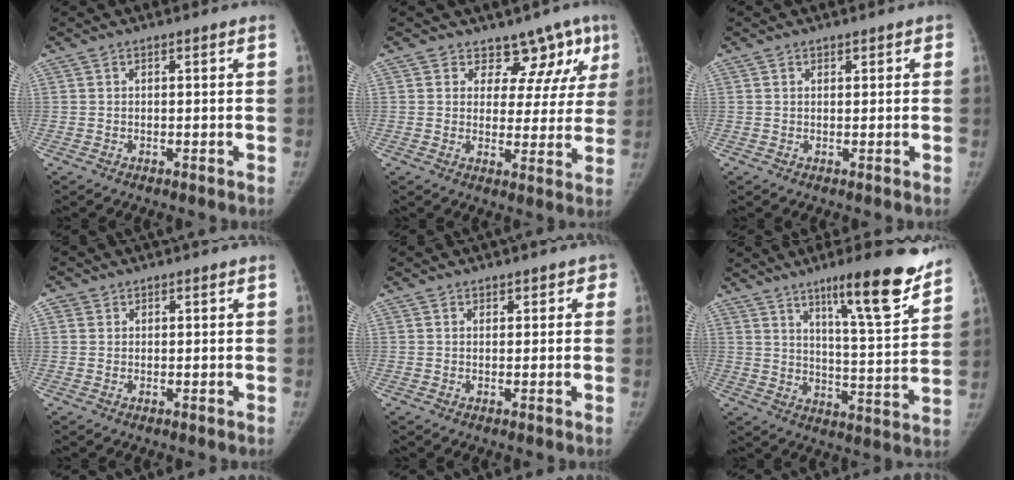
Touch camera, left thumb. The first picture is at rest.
{"total": 9.8, "force": [7.2, 6.2, 2.4], "torque": [0.021, -0.034, 0.076]}
{"total": 1.0, "force": [0.6, 0.8, 0.3], "torque": [0.008, -0.003, 0.006]}
{"total": 1.5, "force": [0.7, 1.3, 0.2], "torque": [0.007, -0.002, 0.007]}
{"total": 2.0, "force": [1.1, 1.5, 0.7], "torque": [0.019, -0.002, 0.009]}
{"total": 17.5, "force": [11.9, 2.4, 12.6], "torque": [-0.156, -0.071, 0.180]}